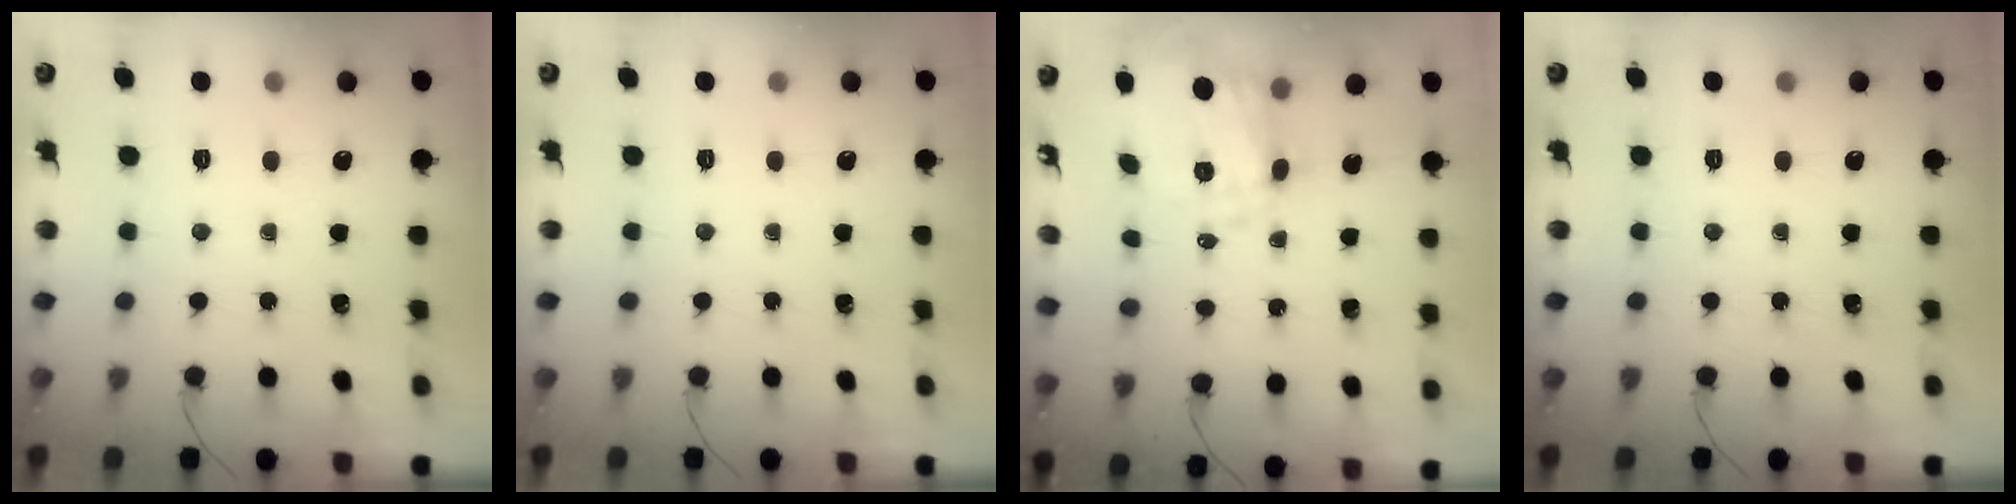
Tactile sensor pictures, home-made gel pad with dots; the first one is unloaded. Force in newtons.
{"total": 0.0}
{"total": 5.2, "press": 4.6, "slide": 2.4}
{"total": 0.0}